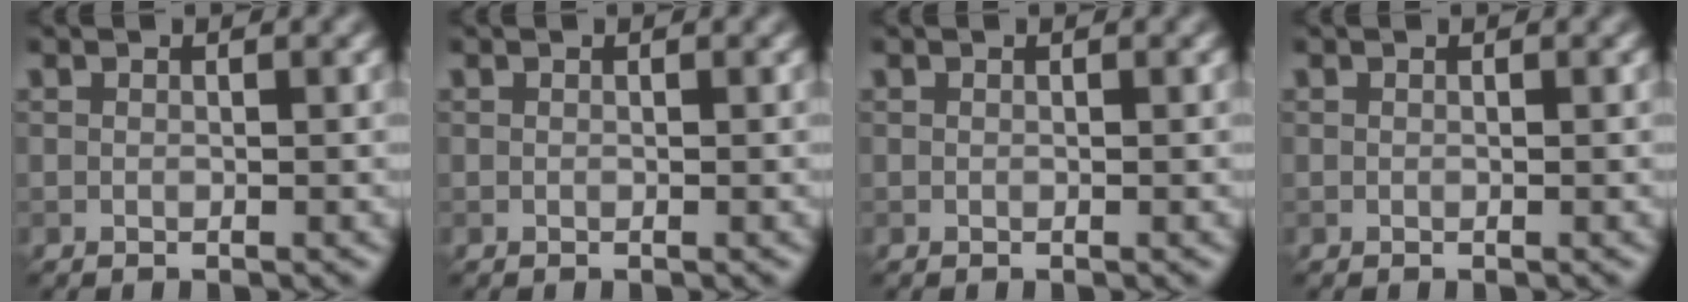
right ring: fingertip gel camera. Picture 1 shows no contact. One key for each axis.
{"total": 0.0}
{"total": 0.0}
{"total": 0.0}